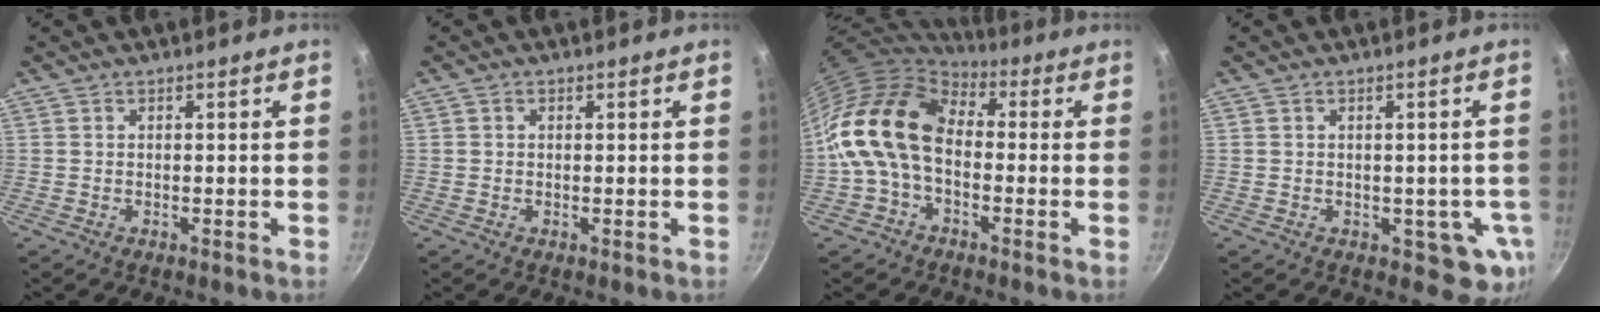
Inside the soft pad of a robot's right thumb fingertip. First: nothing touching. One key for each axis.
{"total": 0.8, "fx": 0.2, "fy": 0.7, "fz": 0.3, "tx": -0.004, "ty": 0.005, "tz": 0.002}
{"total": 15.3, "fx": -0.4, "fy": 10.4, "fz": 11.2, "tx": -0.185, "ty": 0.034, "tz": -0.026}
{"total": 5.8, "fx": -1.0, "fy": 4.0, "fz": 4.1, "tx": -0.020, "ty": 0.008, "tz": -0.007}